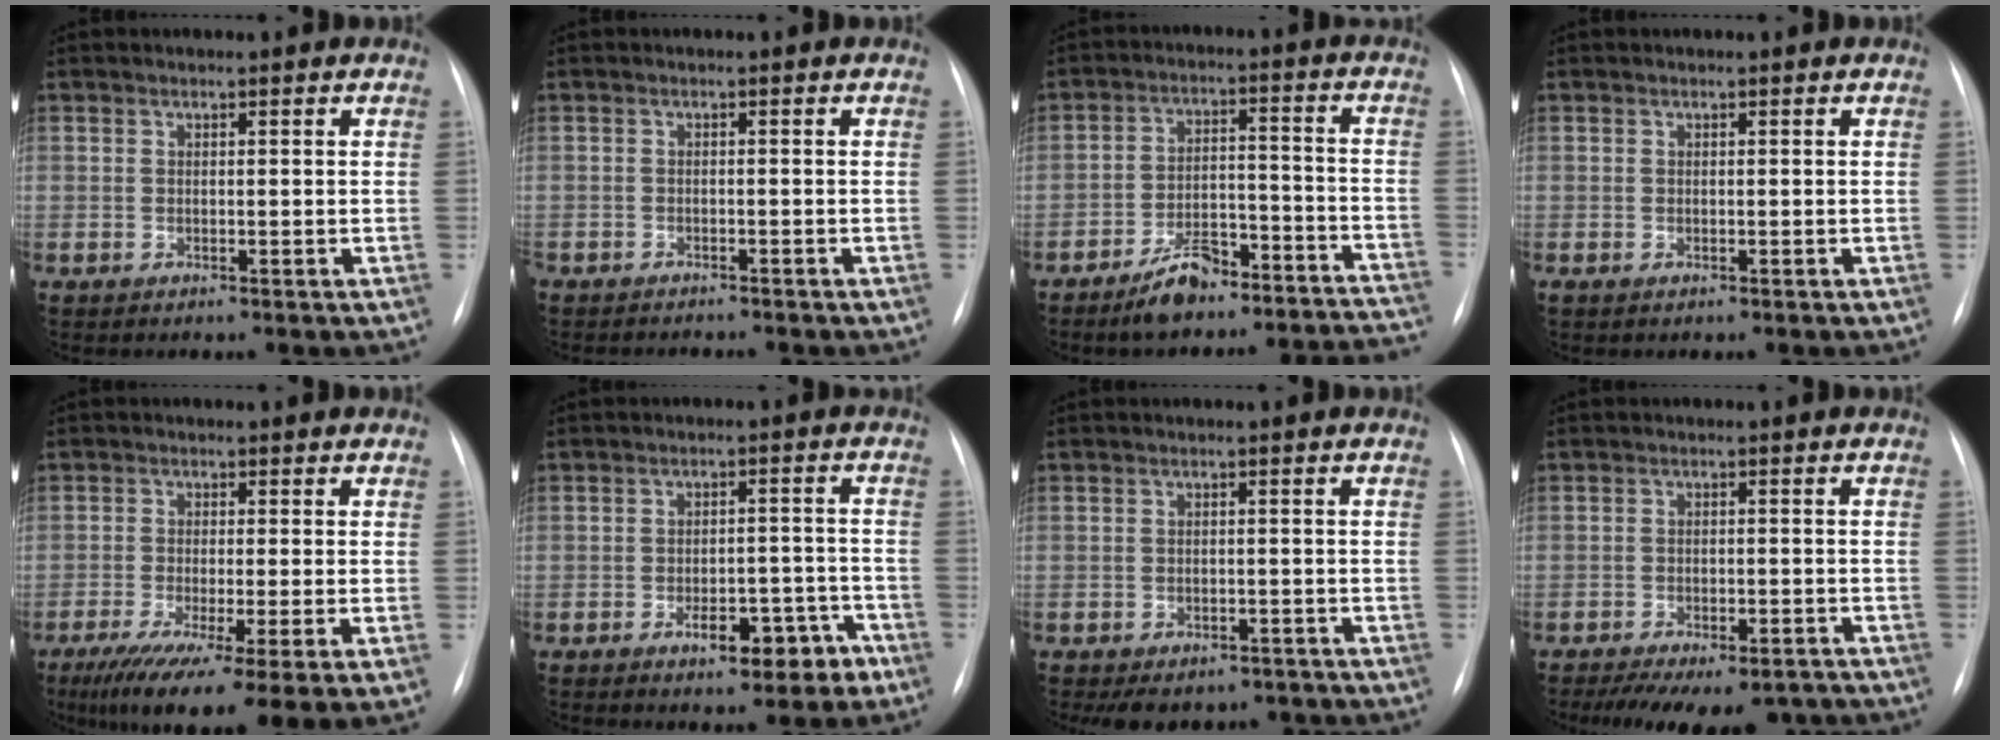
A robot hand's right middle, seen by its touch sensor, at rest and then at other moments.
{"total": 3.3, "force": [-3.2, 0.7, 0.8], "torque": [-0.007, -0.006, -0.044]}
{"total": 14.9, "force": [-13.3, 4.0, 5.4], "torque": [-0.057, 0.054, -0.190]}
{"total": 0.0}
{"total": 13.5, "force": [-8.0, 1.2, 10.8], "torque": [-0.148, -0.039, -0.128]}
{"total": 6.9, "force": [-4.0, 3.0, 4.8], "torque": [-0.054, 0.021, -0.050]}
{"total": 8.0, "force": [-6.3, 4.3, 2.4], "torque": [-0.024, 0.008, -0.075]}
{"total": 13.8, "force": [-10.6, 5.9, 6.6], "torque": [-0.114, -0.005, -0.137]}